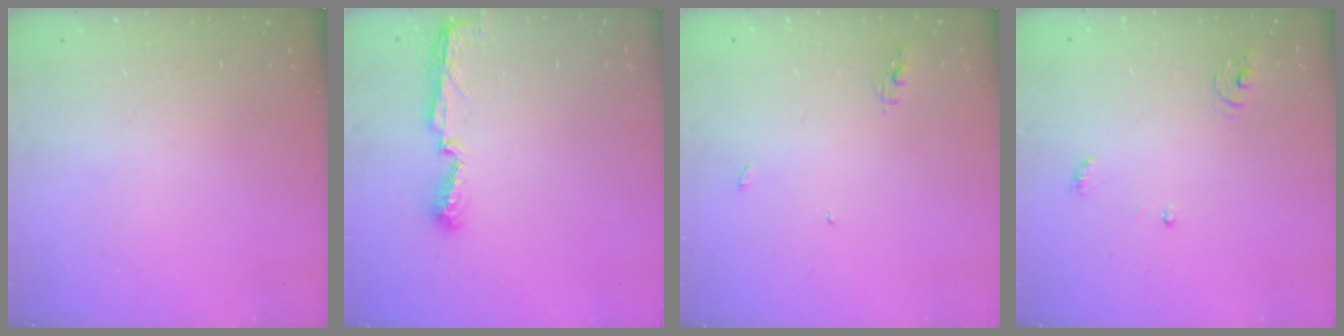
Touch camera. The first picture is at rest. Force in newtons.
{"total": 5.8, "press": 5.8, "slide": 0.5}
{"total": 3.4, "press": 3.4, "slide": 0.0}
{"total": 3.9, "press": 3.9, "slide": 0.2}